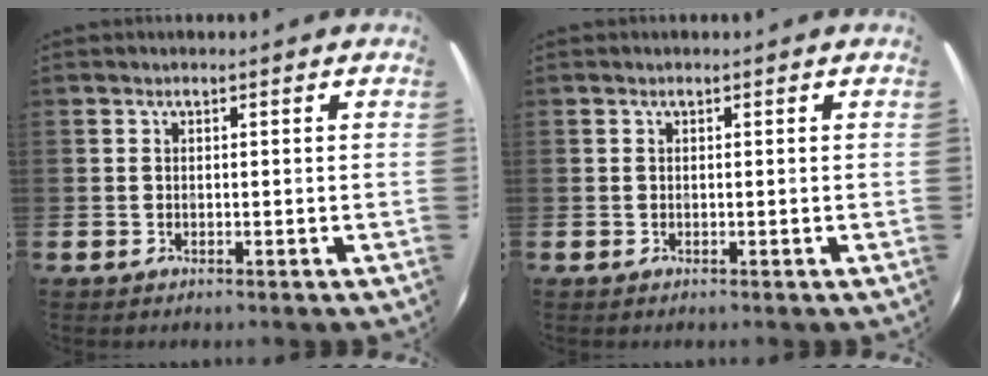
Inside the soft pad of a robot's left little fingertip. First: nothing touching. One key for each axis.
{"total": 0.0}